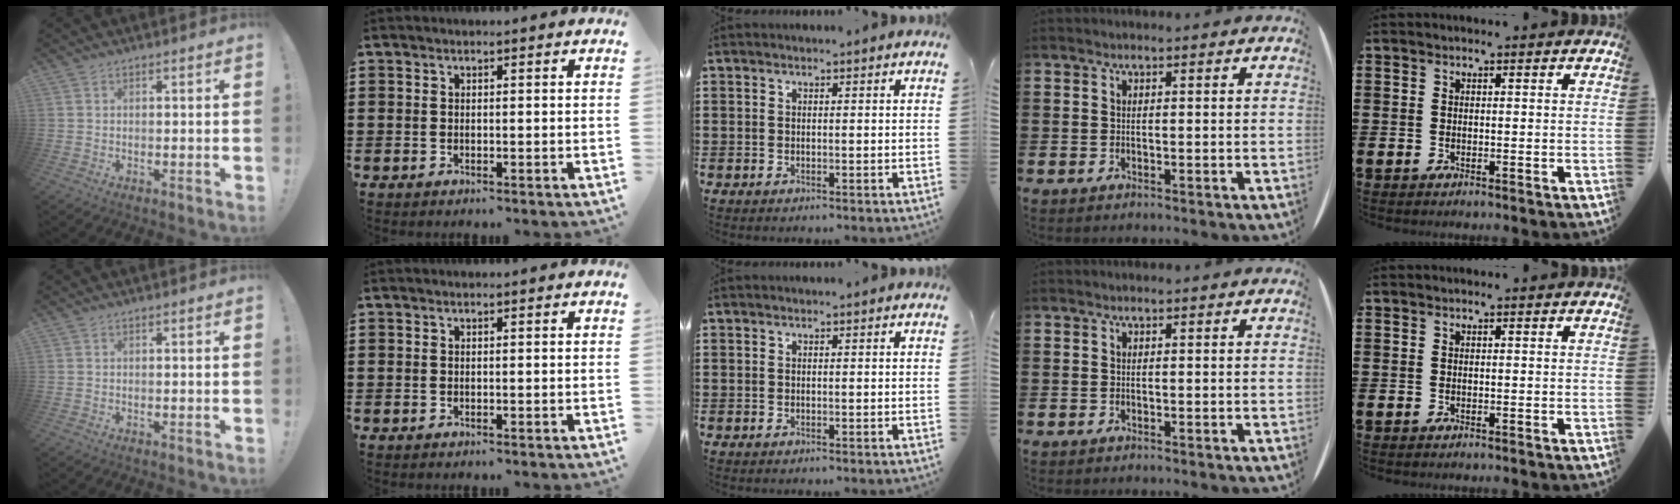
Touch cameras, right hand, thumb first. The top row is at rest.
{}